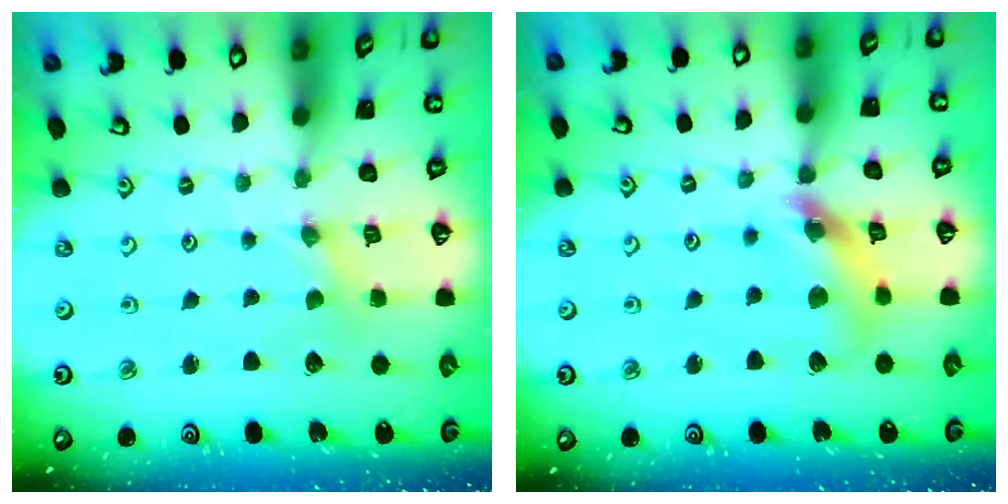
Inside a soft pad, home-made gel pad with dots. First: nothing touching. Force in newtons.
{"total": 12.8, "press": 12.7, "slide": 1.5}